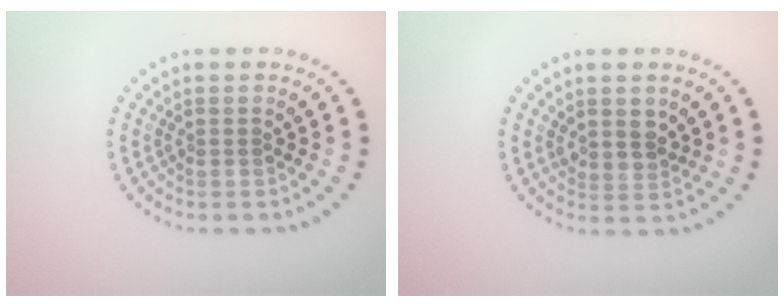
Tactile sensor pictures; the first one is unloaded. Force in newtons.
{"total": 2.0, "press": 1.7, "slide": 0.9}